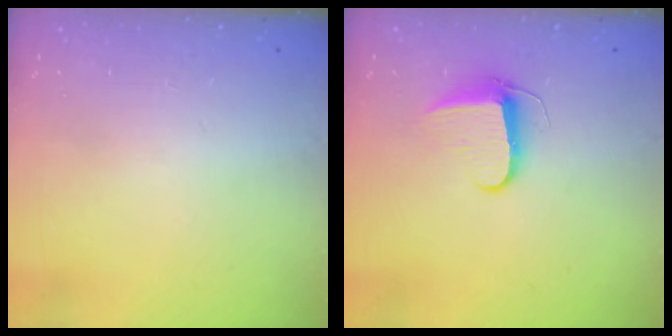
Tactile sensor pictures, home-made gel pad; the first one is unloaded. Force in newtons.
{"total": 8.1, "press": 8.1, "slide": 0.9}